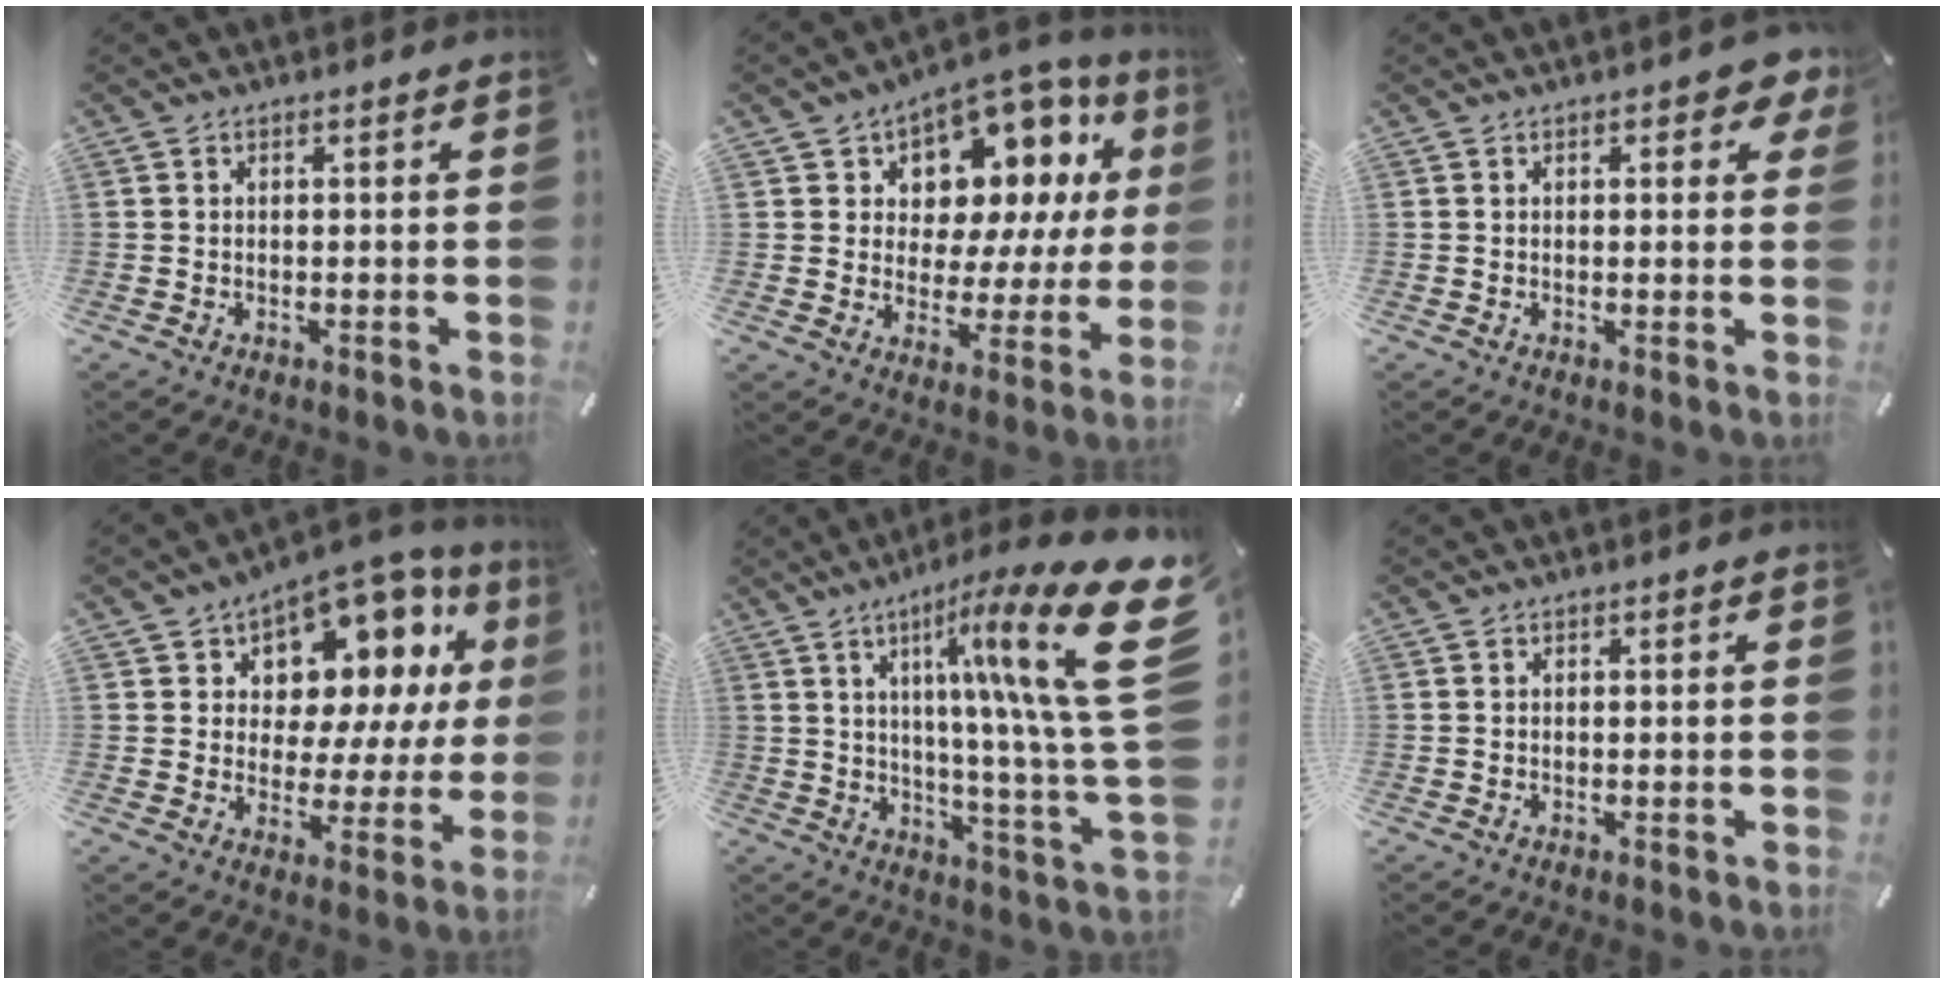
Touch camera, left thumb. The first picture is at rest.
{"total": 10.0, "force": [7.0, 6.5, 3.1], "torque": [-0.052, -0.070, 0.124]}
{"total": 3.5, "force": [1.6, 1.7, 2.6], "torque": [-0.032, -0.001, 0.022]}
{"total": 10.7, "force": [7.9, 6.3, 3.5], "torque": [-0.055, -0.080, 0.137]}
{"total": 27.6, "force": [9.4, 5.1, 25.5], "torque": [-0.368, -0.073, 0.141]}
{"total": 0.0}